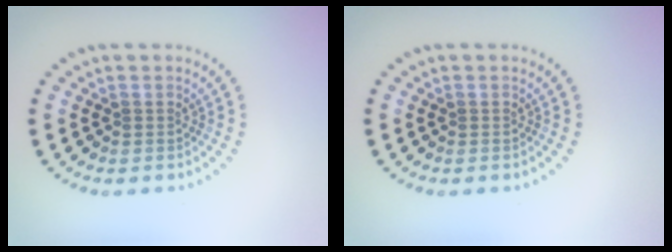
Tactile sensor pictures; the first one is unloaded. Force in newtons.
{"total": 0.0}